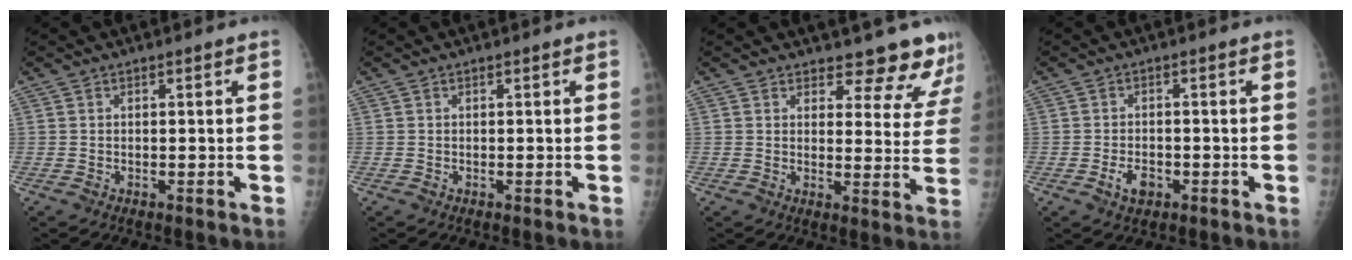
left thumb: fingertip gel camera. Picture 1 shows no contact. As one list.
[{"total": 0.0}, {"total": 11.6, "force": [10.9, 3.6, 1.3], "torque": [0.033, -0.084, 0.108]}, {"total": 3.4, "force": [-1.5, 2.2, 2.2], "torque": [-0.033, 0.005, -0.023]}]